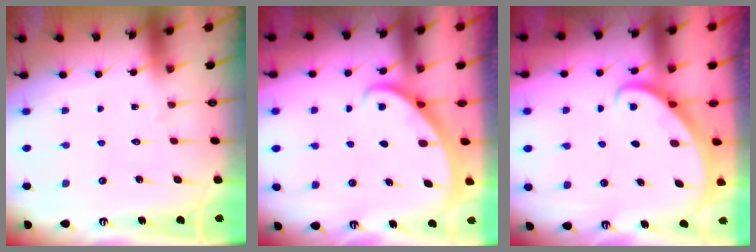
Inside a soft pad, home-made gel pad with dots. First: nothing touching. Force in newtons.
{"total": 1.9, "press": 1.9, "slide": 0.2}
{"total": 2.5, "press": 2.5, "slide": 0.2}